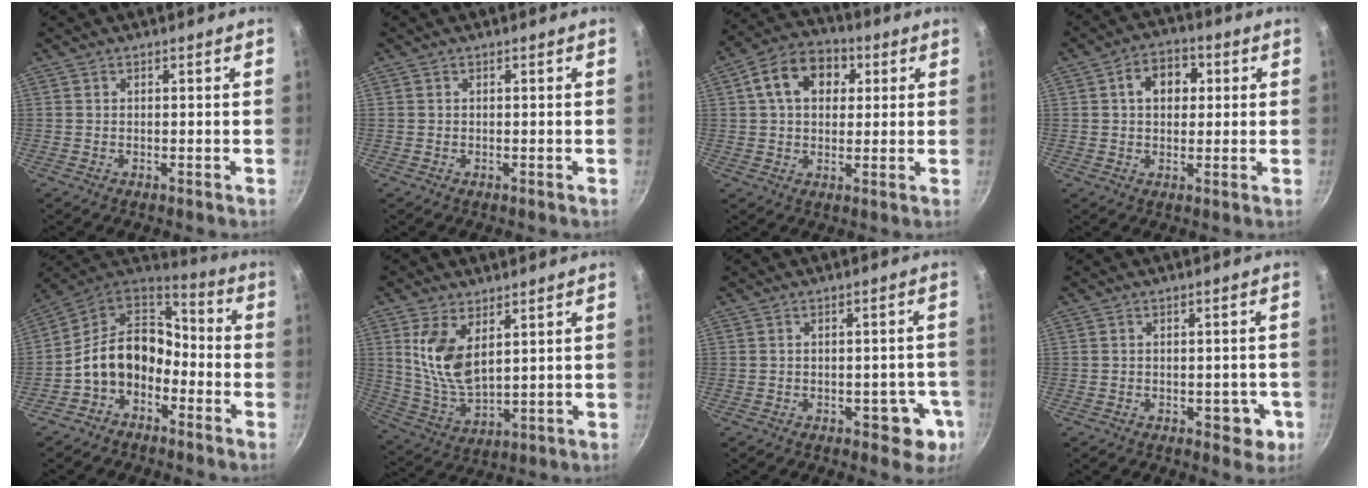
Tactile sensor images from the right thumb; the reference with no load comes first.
{"total": 0.0}
{"total": 11.9, "force": [3.3, 8.5, 7.6], "torque": [-0.102, 0.017, 0.038]}
{"total": 7.8, "force": [1.8, 5.7, 5.0], "torque": [-0.044, 0.010, 0.017]}
{"total": 13.6, "force": [-4.3, 10.1, 8.1], "torque": [-0.117, 0.062, -0.098]}
{"total": 11.1, "force": [3.9, 5.7, 8.7], "torque": [-0.165, -0.032, 0.086]}
{"total": 6.0, "force": [-2.4, 3.7, 4.2], "torque": [-0.016, 0.018, -0.020]}
{"total": 4.6, "force": [-1.6, 2.8, 3.3], "torque": [-0.014, 0.011, -0.015]}